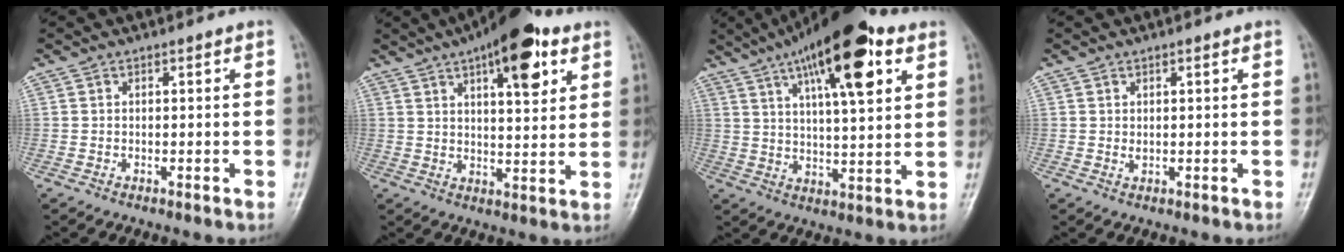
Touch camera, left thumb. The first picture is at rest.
{"total": 14.4, "force": [7.2, 5.3, 11.2], "torque": [-0.132, -0.021, 0.101]}
{"total": 19.5, "force": [9.6, 6.0, 15.8], "torque": [-0.228, -0.018, 0.150]}
{"total": 1.2, "force": [0.4, 0.5, 1.0], "torque": [-0.018, 0.003, 0.012]}